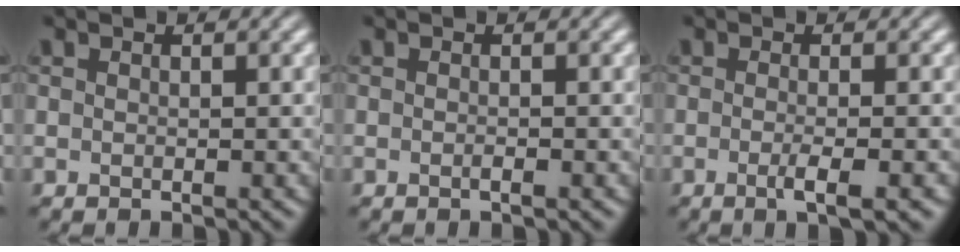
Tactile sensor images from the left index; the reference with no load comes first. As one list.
[{"total": 0.8, "force": [-0.3, 0.1, 0.7], "torque": [-0.009, -0.001, -0.007]}, {"total": 3.0, "force": [-0.8, 0.8, 2.8], "torque": [-0.038, -0.002, -0.019]}]